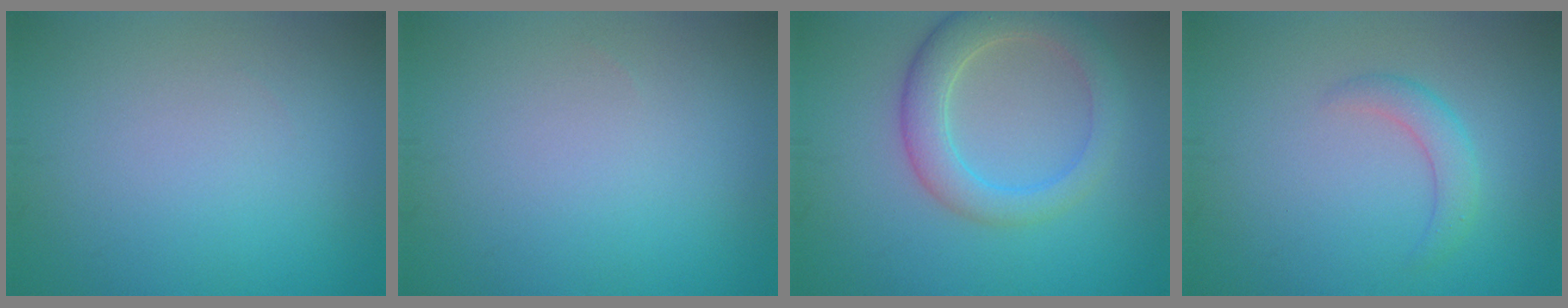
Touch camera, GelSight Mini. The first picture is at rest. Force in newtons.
{"total": 0.0}
{"total": 5.0, "press": 5.0, "slide": 0.3}
{"total": 2.2, "press": 2.2, "slide": 0.1}